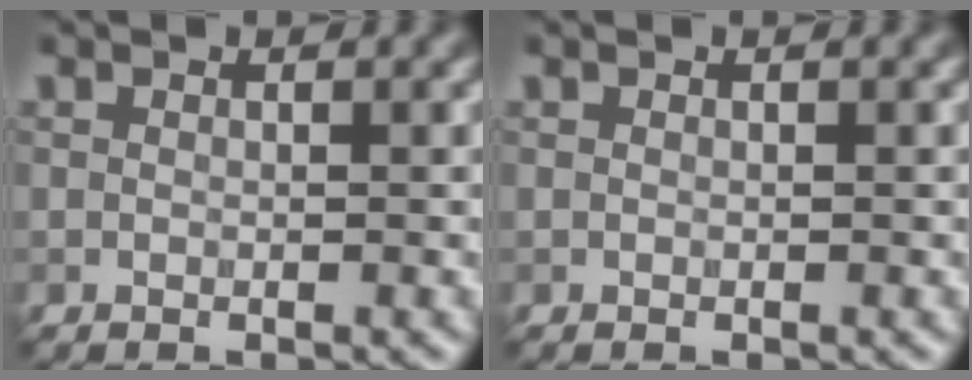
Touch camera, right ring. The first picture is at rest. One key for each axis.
{"total": 0.0}